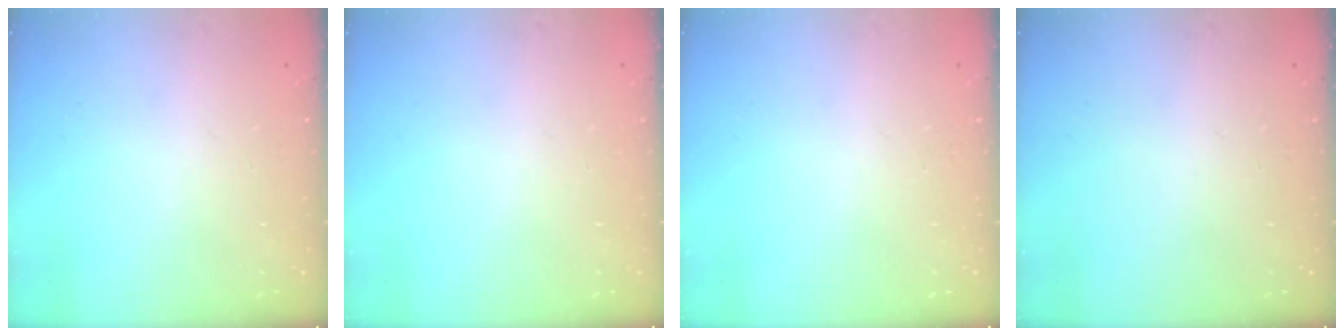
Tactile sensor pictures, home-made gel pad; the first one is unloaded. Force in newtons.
{"total": 0.0}
{"total": 0.0}
{"total": 0.0}